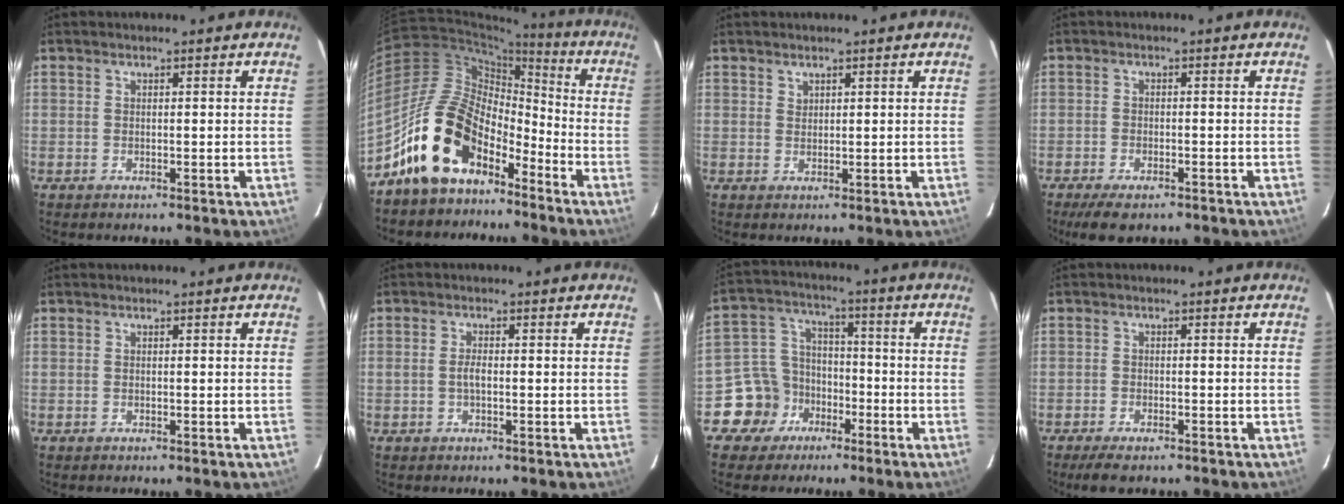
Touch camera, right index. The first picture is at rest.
{"total": 16.0, "force": [-10.4, 8.7, 8.7], "torque": [-0.160, 0.020, -0.185]}
{"total": 1.0, "force": [0.8, 0.5, 0.1], "torque": [0.000, 0.003, 0.016]}
{"total": 6.3, "force": [-4.7, 2.2, 3.4], "torque": [-0.083, -0.018, -0.078]}
{"total": 0.0}
{"total": 1.9, "force": [-0.4, 0.8, 1.7], "torque": [-0.035, 0.002, -0.008]}
{"total": 9.5, "force": [-5.3, 7.8, 1.2], "torque": [-0.046, 0.038, -0.089]}
{"total": 5.0, "force": [-3.9, 1.5, 2.7], "torque": [-0.065, -0.016, -0.065]}